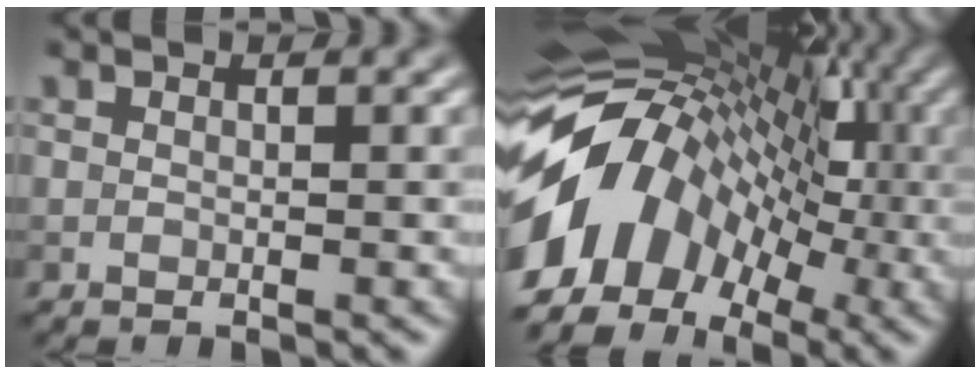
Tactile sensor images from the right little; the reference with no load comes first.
{"total": 14.0, "force": [-2.4, 10.1, 9.4], "torque": [-0.174, 0.018, -0.049]}